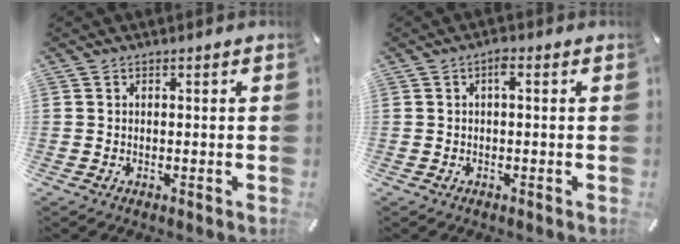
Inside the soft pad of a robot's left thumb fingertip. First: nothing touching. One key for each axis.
{"total": 2.2, "fx": 0.3, "fy": 0.7, "fz": 2.0, "tx": -0.042, "ty": 0.008, "tz": 0.003}